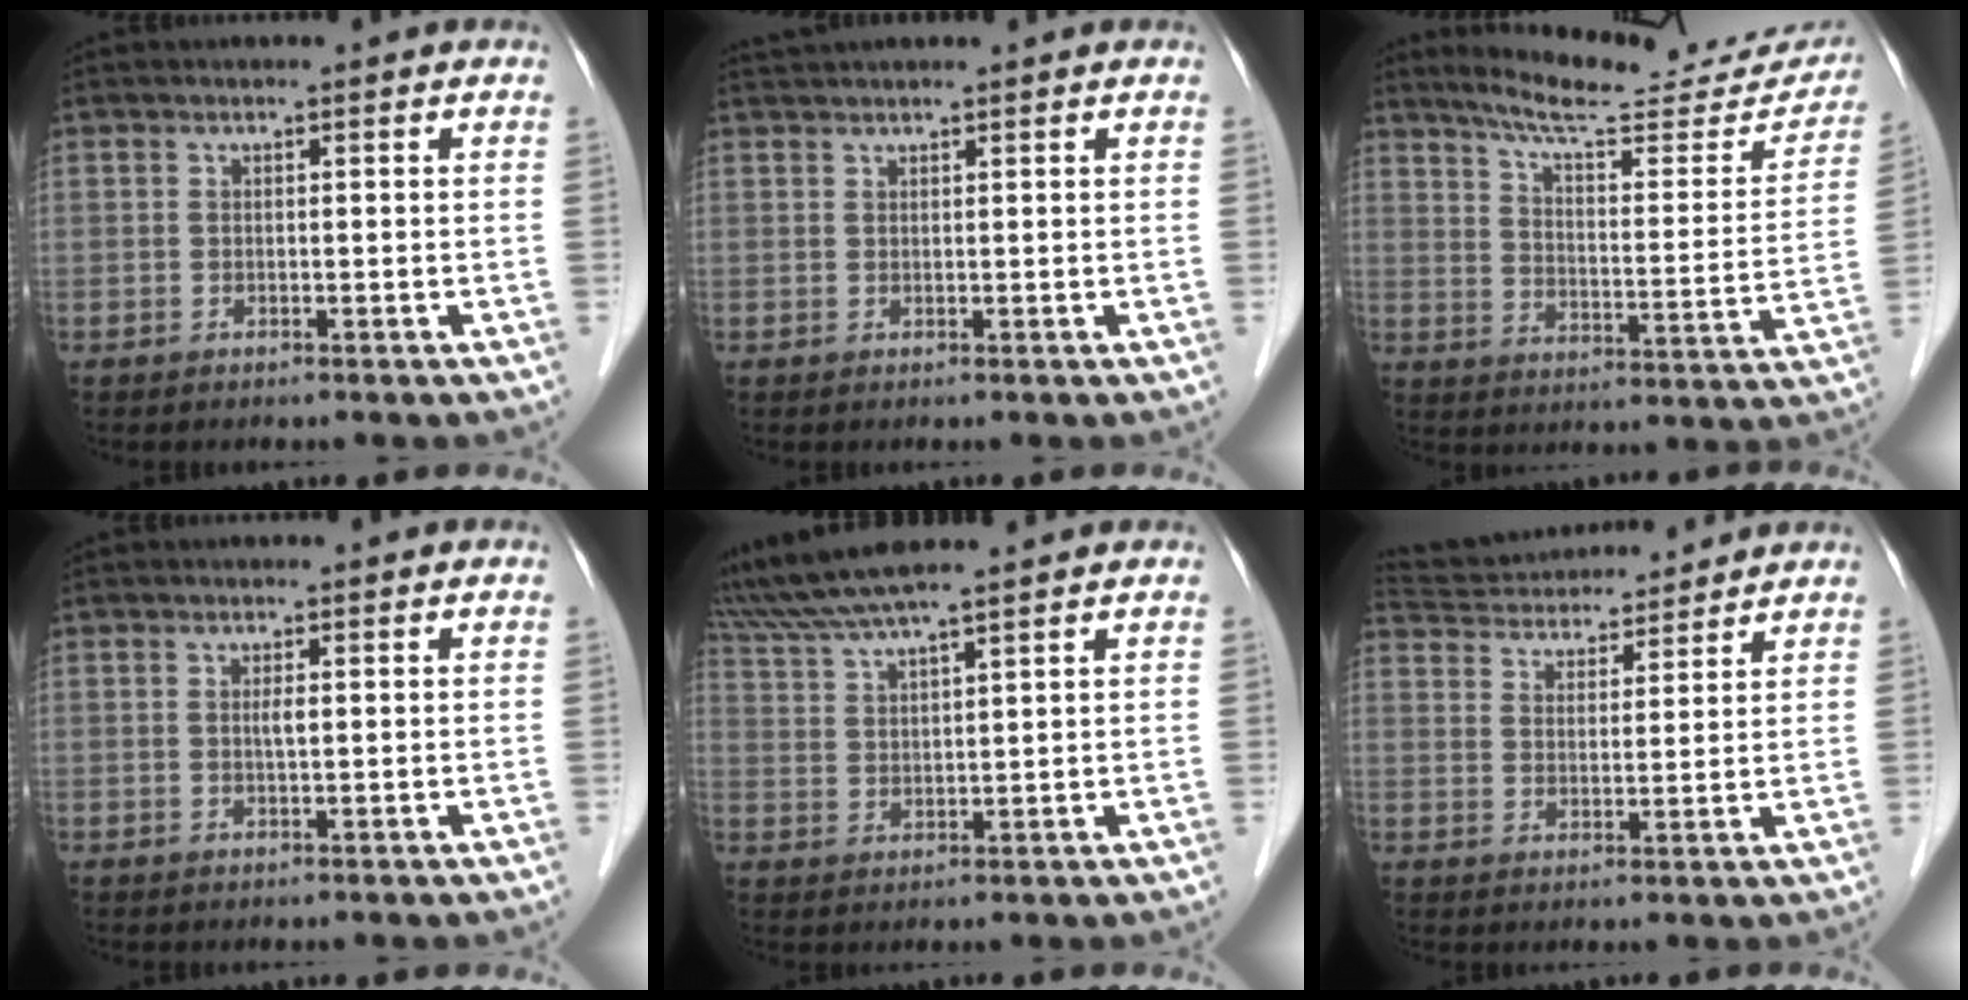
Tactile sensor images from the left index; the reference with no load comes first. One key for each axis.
{"total": 3.1, "fx": 2.9, "fy": -0.1, "fz": 1.2, "tx": -0.015, "ty": 0.033, "tz": 0.053}
{"total": 20.5, "fx": 18.6, "fy": 3.7, "fz": 7.6, "tx": -0.103, "ty": -0.030, "tz": 0.246}
{"total": 1.1, "fx": 0.2, "fy": 0.1, "fz": 1.0, "tx": -0.022, "ty": -0.001, "tz": 0.003}
{"total": 11.0, "fx": 9.6, "fy": -0.5, "fz": 5.3, "tx": -0.108, "ty": 0.033, "tz": 0.173}
{"total": 14.4, "fx": 13.5, "fy": 3.1, "fz": 3.9, "tx": -0.076, "ty": 0.038, "tz": 0.217}